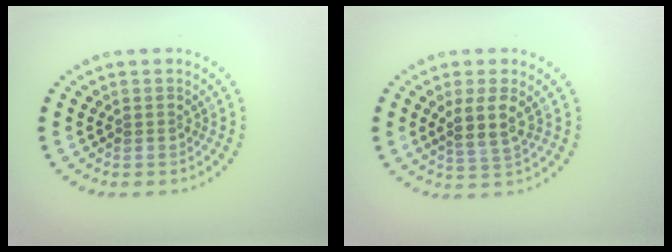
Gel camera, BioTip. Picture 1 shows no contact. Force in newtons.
{"total": 2.6, "press": 2.2, "slide": 1.4}